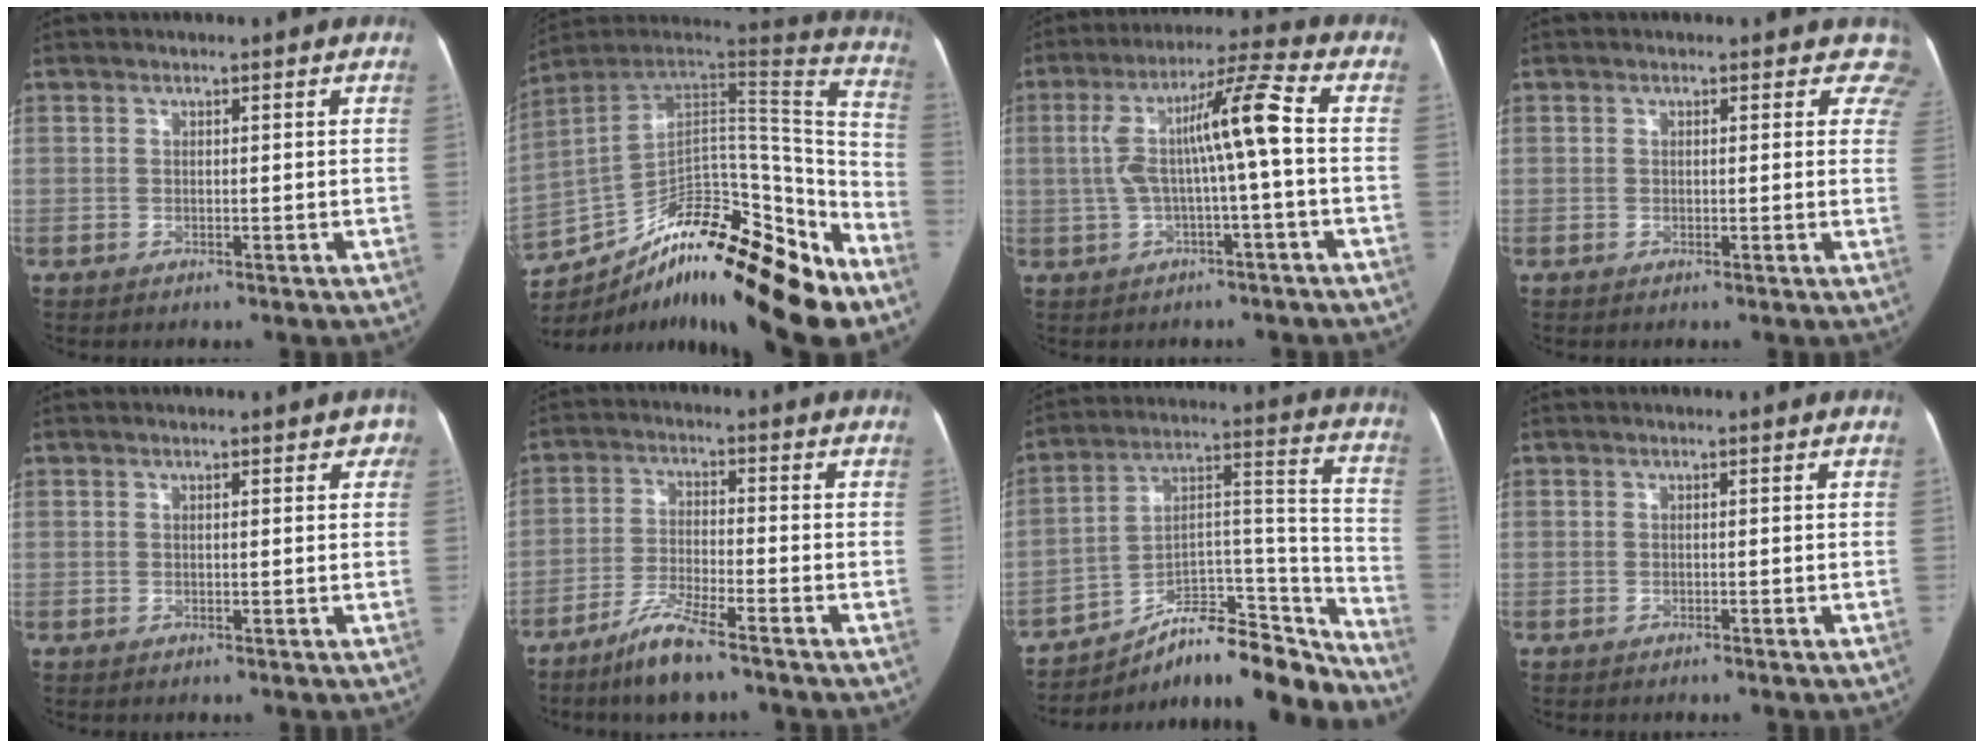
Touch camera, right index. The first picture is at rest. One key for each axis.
{"total": 24.5, "fx": -16.5, "fy": 7.3, "fz": 16.5, "tx": -0.197, "ty": 0.048, "tz": -0.254}
{"total": 9.7, "fx": -0.2, "fy": -0.3, "fz": 9.7, "tx": -0.176, "ty": 0.034, "tz": -0.001}
{"total": 3.3, "fx": 2.6, "fy": 2.0, "fz": 0.2, "tx": 0.028, "ty": -0.008, "tz": -0.001}
{"total": 1.8, "fx": 0.7, "fy": 1.0, "fz": 1.3, "tx": 0.000, "ty": 0.012, "tz": 0.001}
{"total": 7.2, "fx": -5.5, "fy": 0.6, "fz": 4.6, "tx": -0.102, "ty": -0.017, "tz": -0.104}
{"total": 19.4, "fx": -16.8, "fy": 5.2, "fz": 8.1, "tx": -0.081, "ty": 0.073, "tz": -0.253}
{"total": 0.6, "fx": -0.5, "fy": 0.1, "fz": 0.3, "tx": -0.007, "ty": -0.001, "tz": -0.009}